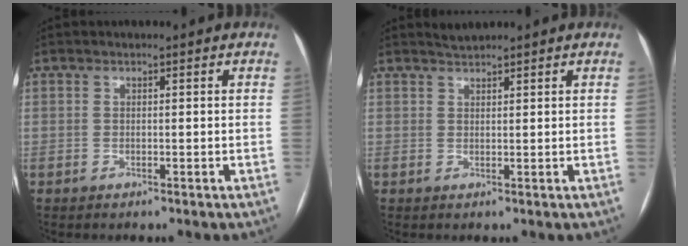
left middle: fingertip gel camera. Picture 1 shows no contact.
{"total": 1.4, "force": [1.4, 0.0, 0.1], "torque": [-0.006, 0.006, 0.029]}